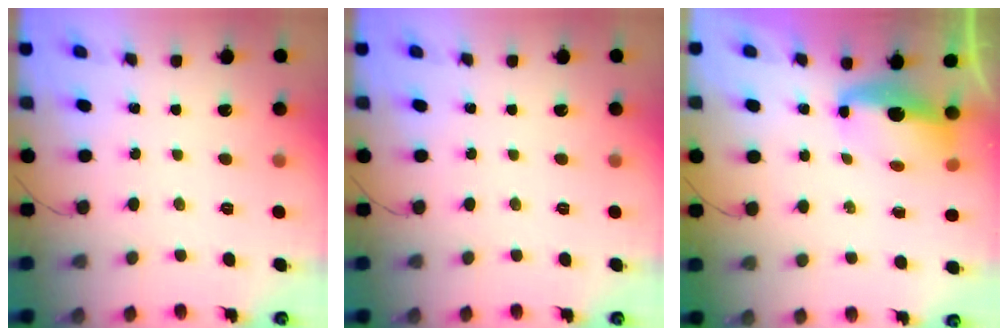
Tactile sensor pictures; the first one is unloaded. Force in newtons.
{"total": 0.0}
{"total": 7.1, "press": 7.1, "slide": 0.7}